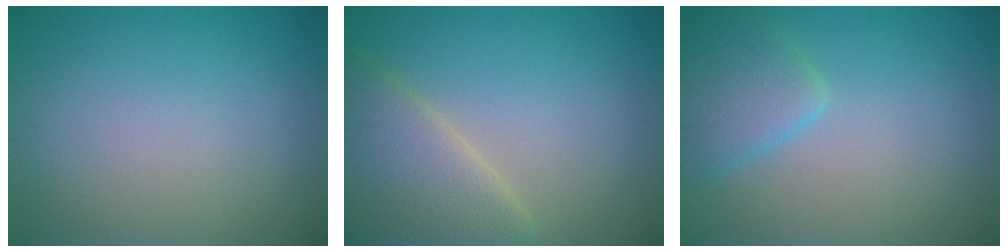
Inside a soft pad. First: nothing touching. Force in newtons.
{"total": 5.8, "press": 5.7, "slide": 0.5}
{"total": 3.4, "press": 3.4, "slide": 0.3}